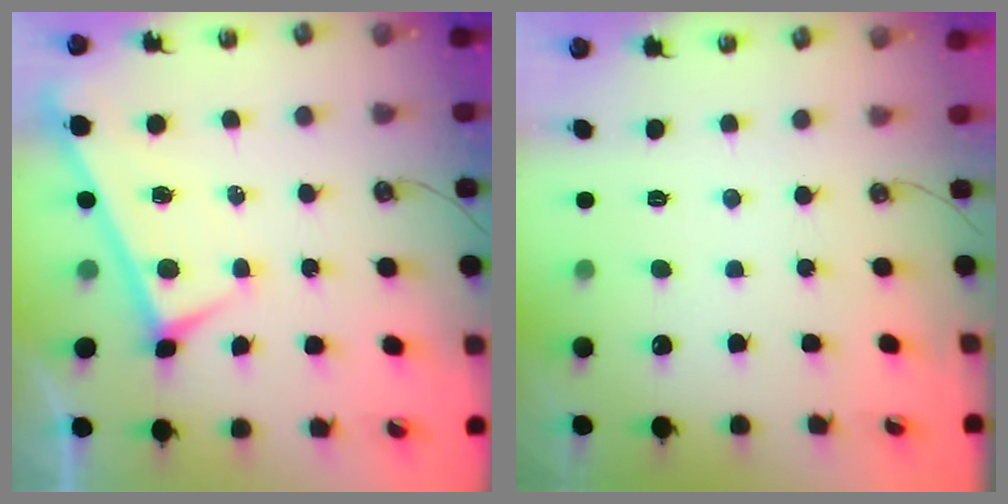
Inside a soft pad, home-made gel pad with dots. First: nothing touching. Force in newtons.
{"total": 0.0}